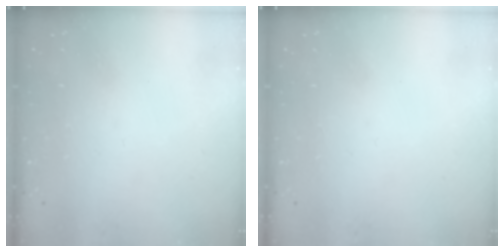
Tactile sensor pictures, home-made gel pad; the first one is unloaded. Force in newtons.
{"total": 0.0}